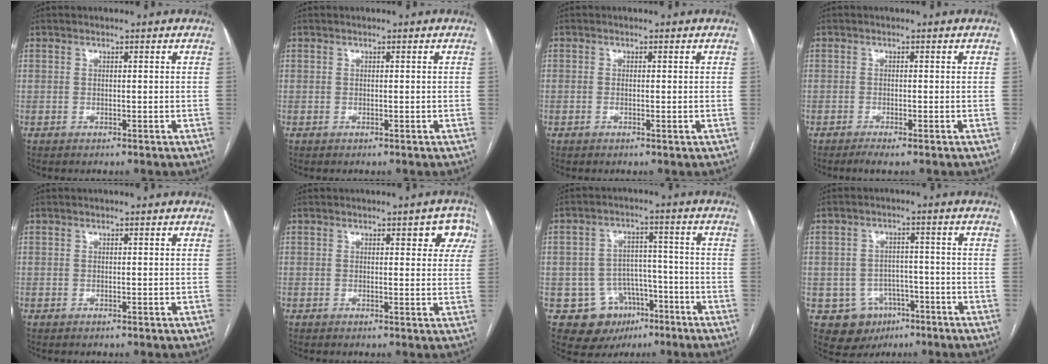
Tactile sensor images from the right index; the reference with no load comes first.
{"total": 0.0}
{"total": 1.0, "force": [-0.2, 0.2, 1.0], "torque": [-0.017, -0.002, -0.003]}
{"total": 1.8, "force": [-1.2, 0.1, 1.4], "torque": [-0.022, -0.003, -0.022]}
{"total": 0.0}
{"total": 4.9, "force": [2.3, 1.9, 3.9], "torque": [-0.029, 0.010, 0.019]}
{"total": 9.8, "force": [-4.7, 8.2, 2.5], "torque": [-0.033, 0.027, -0.059]}
{"total": 7.8, "force": [-3.5, 6.8, 1.7], "torque": [-0.023, 0.012, -0.040]}